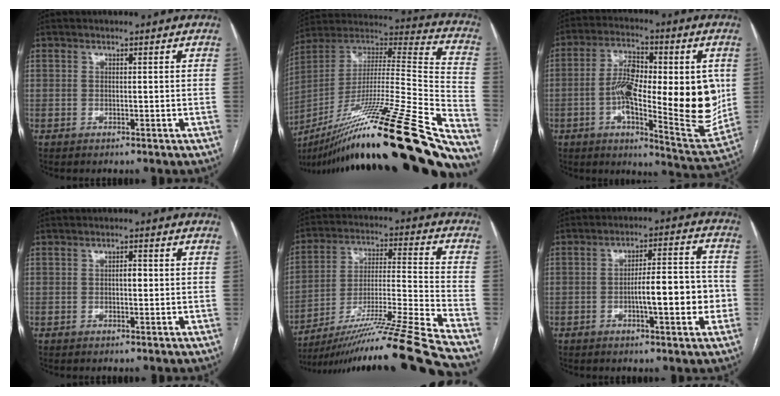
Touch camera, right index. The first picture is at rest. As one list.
[{"total": 40.9, "force": [-30.2, 1.0, 27.5], "torque": [-0.375, -0.058, -0.470]}, {"total": 21.8, "force": [-0.2, 5.9, 21.0], "torque": [-0.290, -0.001, 0.002]}, {"total": 1.4, "force": [-0.1, 0.6, 1.3], "torque": [-0.019, 0.003, -0.002]}, {"total": 23.8, "force": [-19.8, -3.1, 12.8], "torque": [-0.175, -0.027, -0.329]}, {"total": 10.2, "force": [-2.4, 2.2, 9.7], "torque": [-0.147, 0.023, -0.032]}]